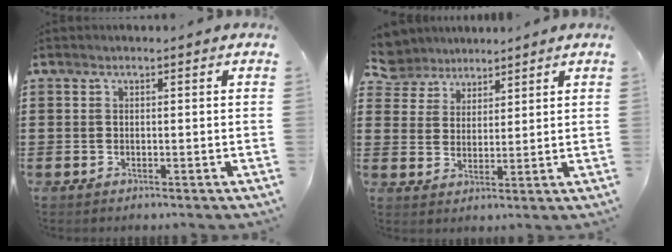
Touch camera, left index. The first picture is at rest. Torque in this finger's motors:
{"motor_torque": [0.02, -0.01, -0.05, -0.02]}